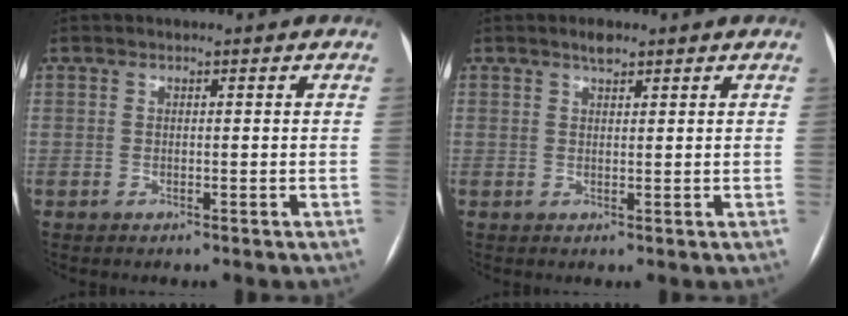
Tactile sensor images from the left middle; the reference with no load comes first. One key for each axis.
{"total": 1.8, "fx": 1.4, "fy": 0.5, "fz": 1.0, "tx": -0.019, "ty": 0.004, "tz": 0.025}